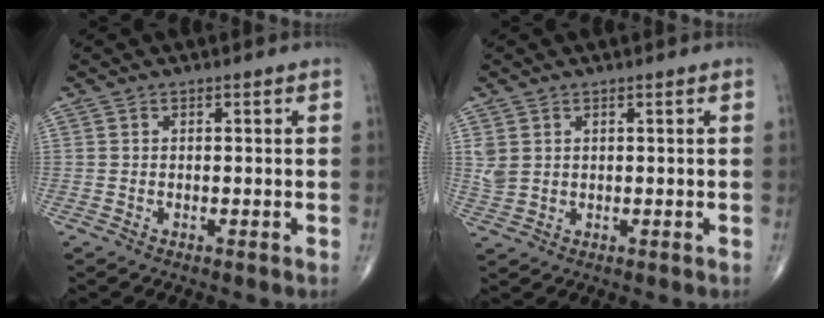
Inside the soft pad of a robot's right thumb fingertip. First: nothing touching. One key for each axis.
{"total": 3.0, "fx": 1.0, "fy": 2.3, "fz": 1.6, "tx": -0.035, "ty": -0.001, "tz": 0.027}